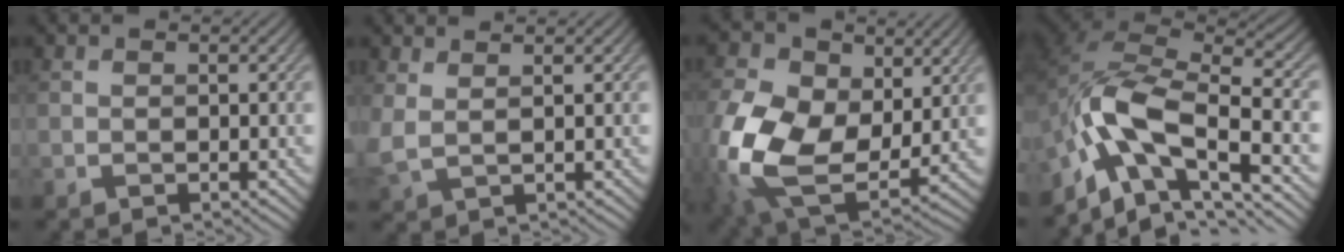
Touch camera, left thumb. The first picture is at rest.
{"total": 3.0, "force": [1.7, 1.1, 2.2], "torque": [-0.058, 0.003, 0.039]}
{"total": 16.2, "force": [0.6, 11.5, 11.4], "torque": [-0.300, -0.029, 0.020]}
{"total": 13.1, "force": [-6.1, 6.1, 9.8], "torque": [-0.200, -0.013, -0.122]}